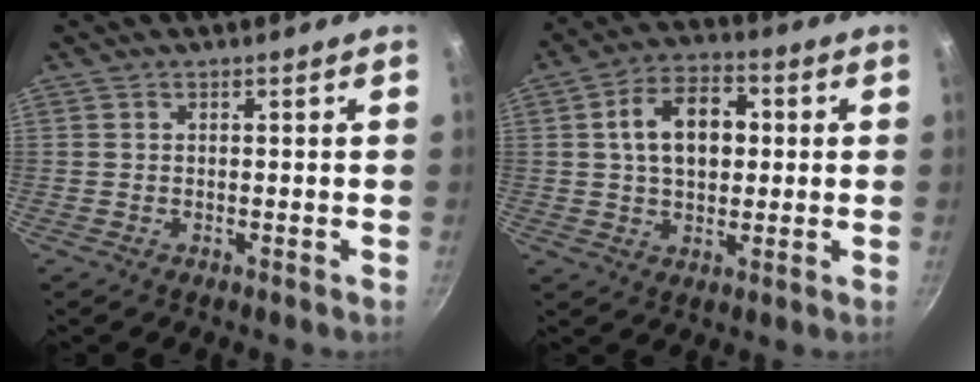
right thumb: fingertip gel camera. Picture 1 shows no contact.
{"total": 11.8, "force": [1.7, 7.8, 8.8], "torque": [-0.115, 0.016, 0.020]}